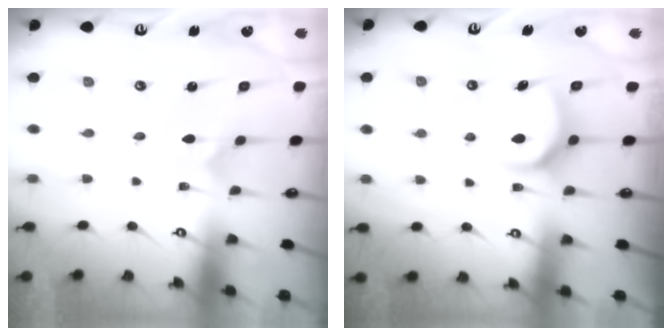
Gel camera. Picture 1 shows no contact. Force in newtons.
{"total": 7.2, "press": 7.2, "slide": 0.7}